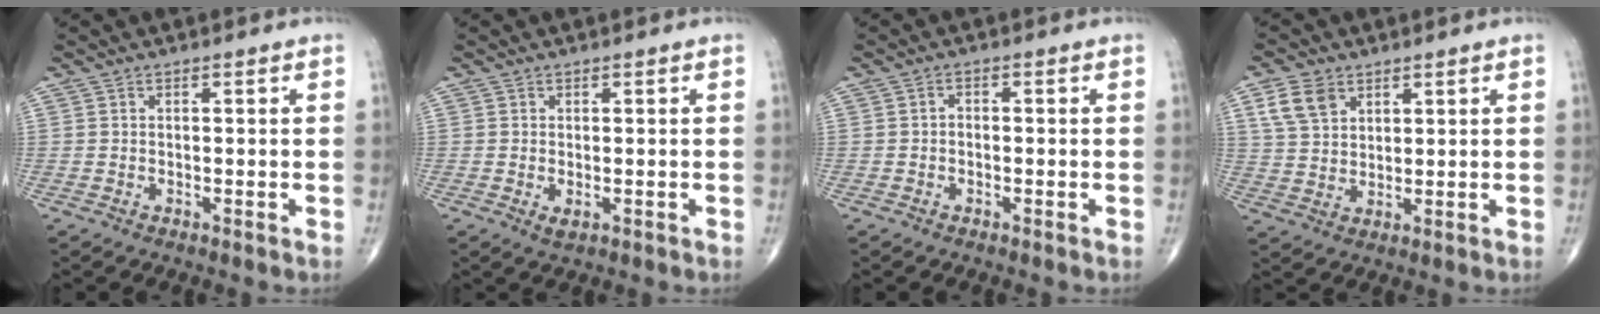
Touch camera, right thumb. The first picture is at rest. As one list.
[{"total": 1.6, "force": [-0.3, 0.9, 1.2], "torque": [-0.022, -0.004, -0.004]}, {"total": 1.2, "force": [-0.3, 0.8, 0.8], "torque": [-0.007, 0.007, -0.008]}, {"total": 6.9, "force": [3.5, 4.7, 3.7], "torque": [-0.059, -0.008, 0.071]}]